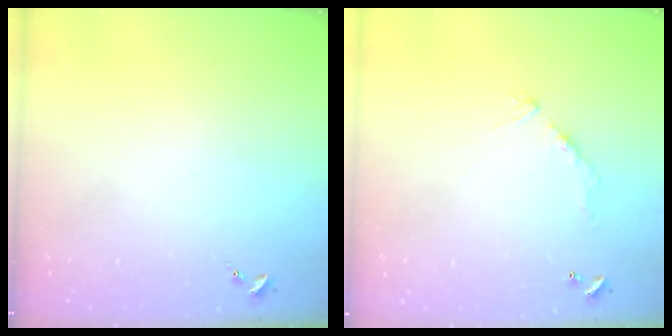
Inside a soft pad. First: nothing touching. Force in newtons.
{"total": 9.1, "press": 9.1, "slide": 0.8}